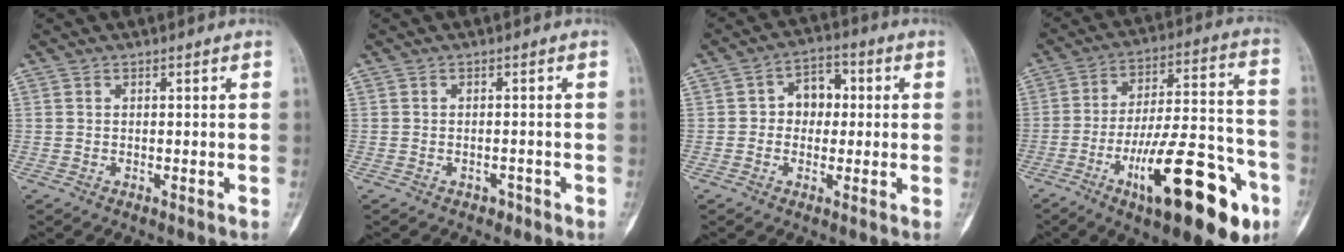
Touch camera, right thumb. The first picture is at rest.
{"total": 1.2, "force": [-0.9, 0.8, 0.4], "torque": [-0.006, 0.004, -0.013]}
{"total": 6.8, "force": [0.5, 5.3, 4.2], "torque": [-0.029, 0.017, -0.001]}
{"total": 25.8, "force": [-11.5, 8.5, 21.5], "torque": [-0.296, 0.058, -0.167]}